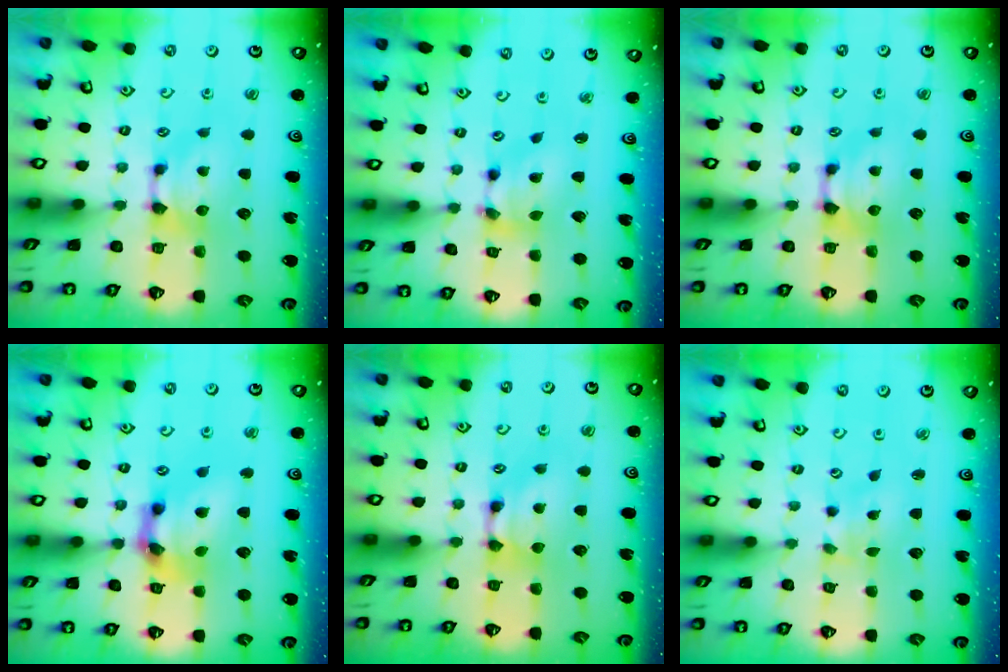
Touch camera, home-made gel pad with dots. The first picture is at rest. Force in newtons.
{"total": 4.5, "press": 4.2, "slide": 1.5}
{"total": 0.0}
{"total": 7.7, "press": 7.2, "slide": 2.8}
{"total": 1.6, "press": 1.6, "slide": 0.1}
{"total": 4.3, "press": 4.3, "slide": 0.7}